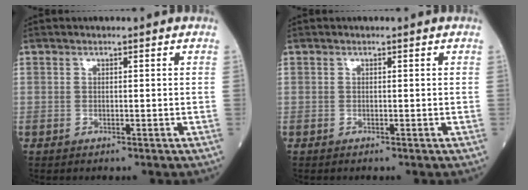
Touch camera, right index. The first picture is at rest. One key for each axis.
{"total": 0.0}